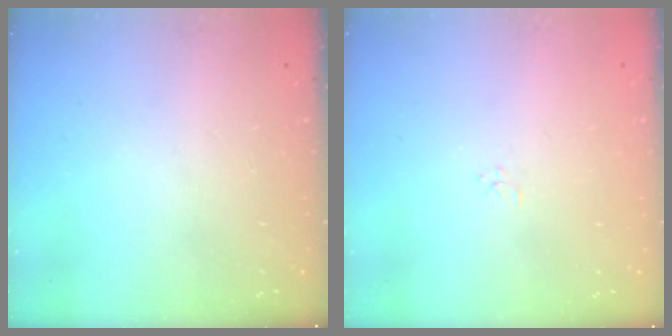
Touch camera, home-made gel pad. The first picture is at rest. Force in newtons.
{"total": 2.9, "press": 2.9, "slide": 0.3}